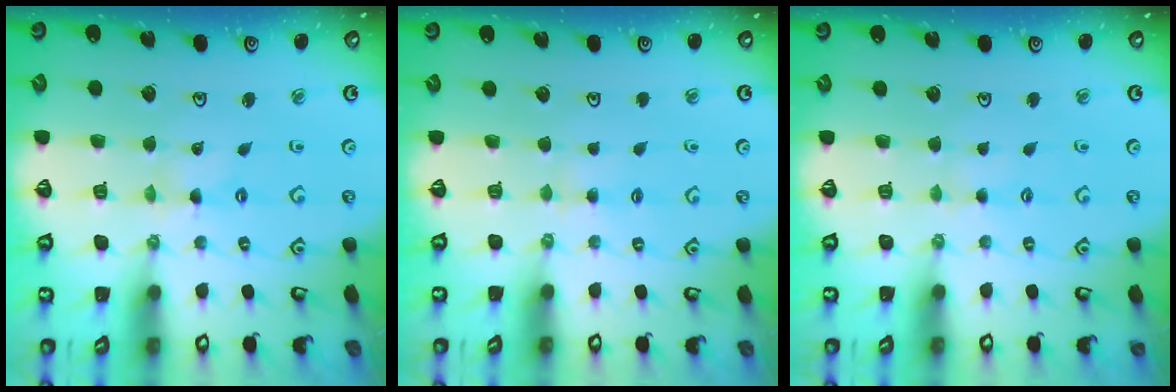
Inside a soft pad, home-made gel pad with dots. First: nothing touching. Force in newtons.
{"total": 2.8, "press": 2.8, "slide": 0.4}
{"total": 1.2, "press": 1.1, "slide": 0.3}